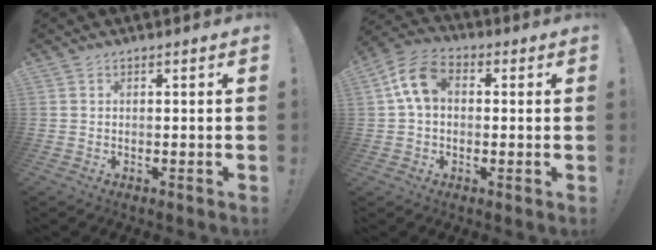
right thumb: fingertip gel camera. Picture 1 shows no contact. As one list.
[{"total": 11.0, "force": [2.5, 7.6, 7.6], "torque": [-0.130, 0.017, 0.052]}]